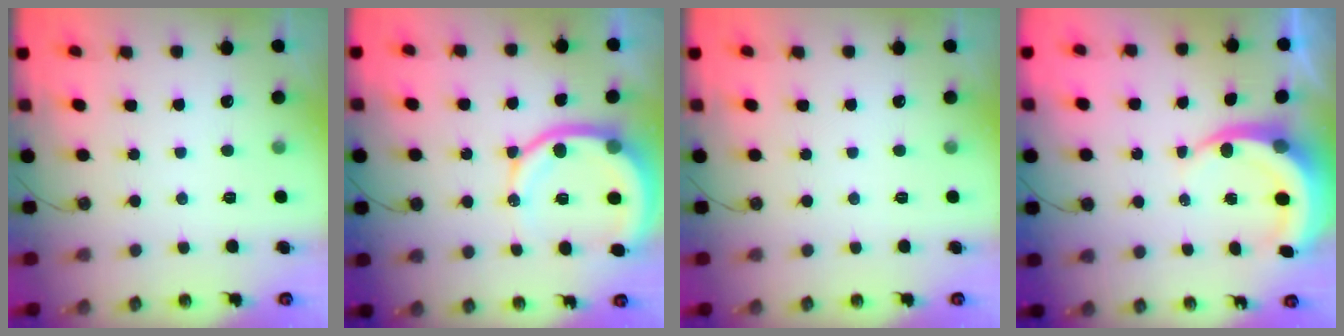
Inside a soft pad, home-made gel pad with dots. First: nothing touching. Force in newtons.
{"total": 12.9, "press": 12.8, "slide": 1.6}
{"total": 0.0}
{"total": 7.1, "press": 7.0, "slide": 1.1}